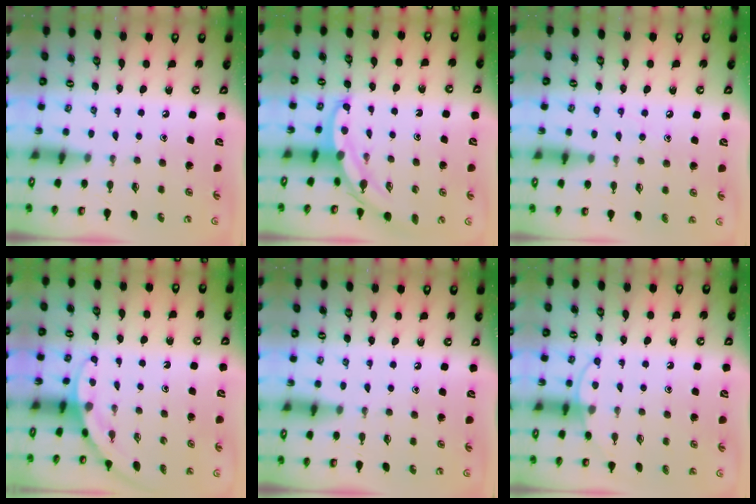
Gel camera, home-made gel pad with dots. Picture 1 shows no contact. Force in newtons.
{"total": 5.5, "press": 5.5, "slide": 0.5}
{"total": 7.3, "press": 7.3, "slide": 0.7}
{"total": 4.6, "press": 4.5, "slide": 0.3}
{"total": 0.0}
{"total": 6.6, "press": 6.5, "slide": 0.6}